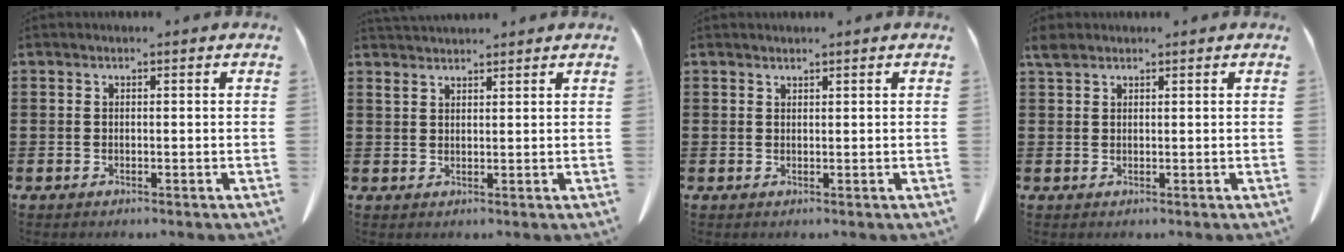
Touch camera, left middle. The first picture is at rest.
{"total": 2.2, "force": [2.1, 0.4, 0.3], "torque": [-0.013, -0.001, 0.041]}
{"total": 0.7, "force": [0.7, 0.0, 0.1], "torque": [-0.003, -0.001, 0.014]}
{"total": 2.0, "force": [1.6, 0.9, 0.9], "torque": [-0.024, 0.004, 0.030]}